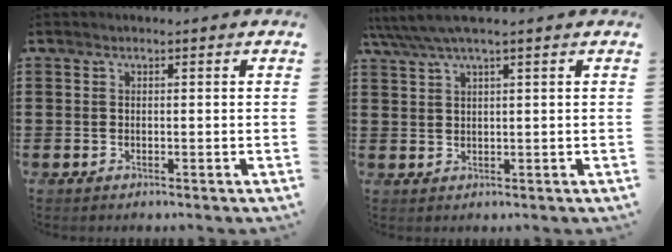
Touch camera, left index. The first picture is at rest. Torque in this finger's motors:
{"motor_torque": [1.10, -1.04, 0.48, 0.14]}